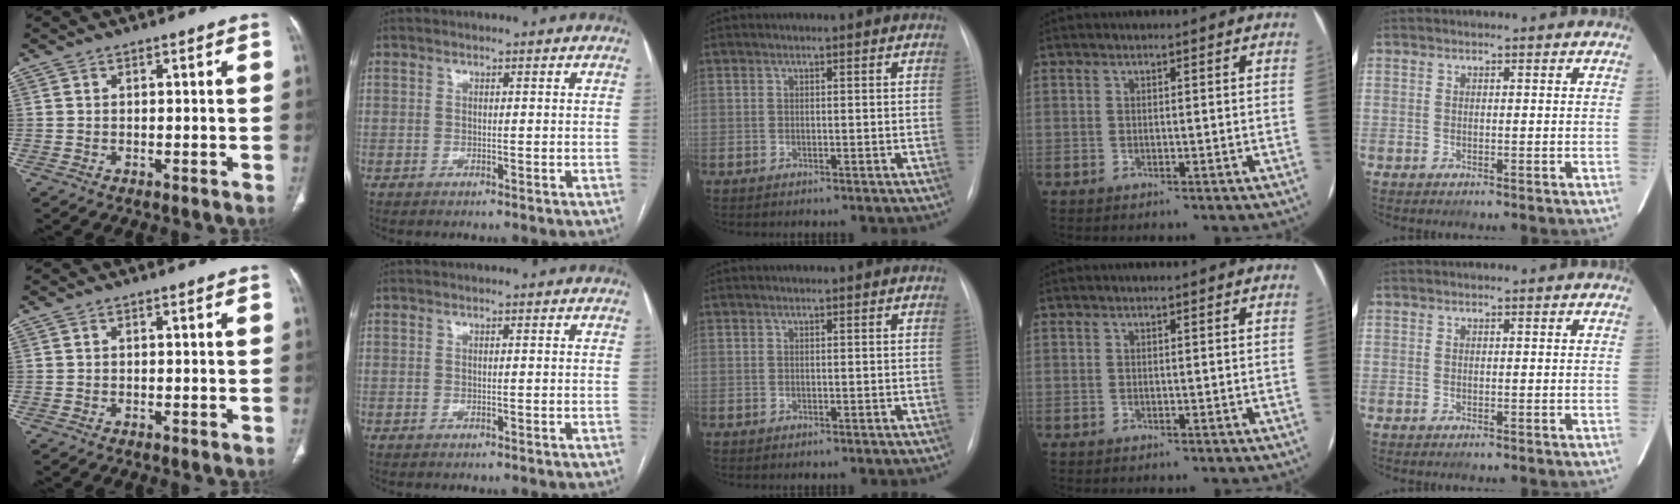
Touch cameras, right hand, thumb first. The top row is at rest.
{}